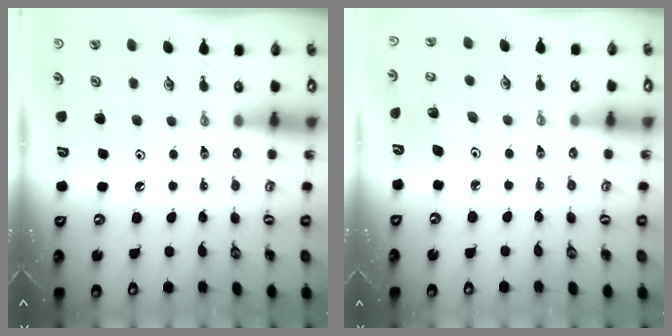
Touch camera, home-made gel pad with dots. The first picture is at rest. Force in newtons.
{"total": 2.7, "press": 2.7, "slide": 0.4}